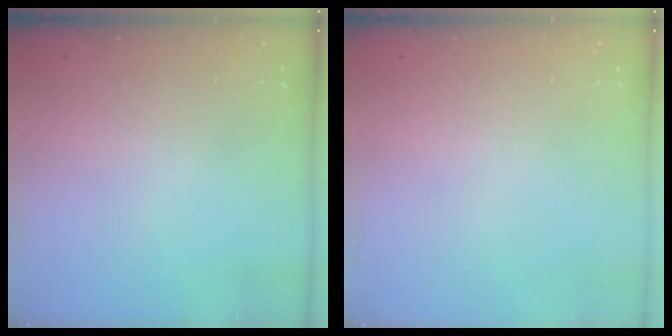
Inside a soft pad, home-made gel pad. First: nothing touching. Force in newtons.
{"total": 0.0}